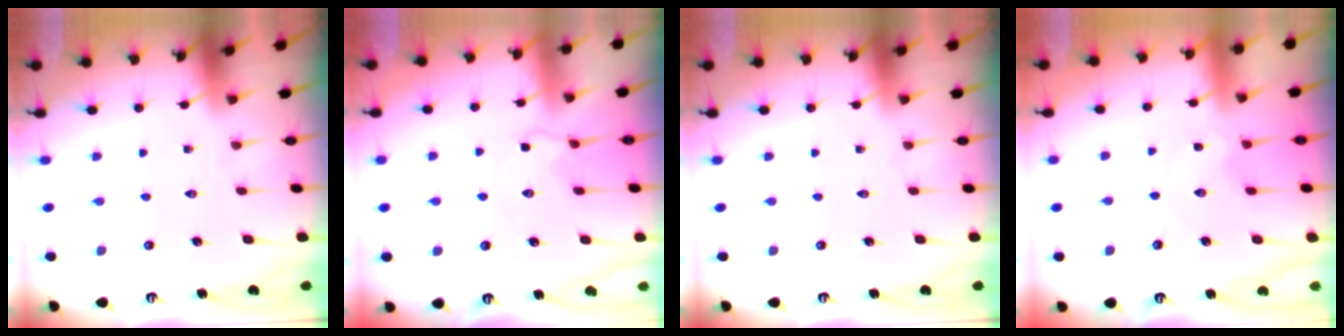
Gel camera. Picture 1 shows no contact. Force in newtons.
{"total": 2.6, "press": 2.5, "slide": 0.7}
{"total": 0.0}
{"total": 2.3, "press": 2.2, "slide": 0.5}